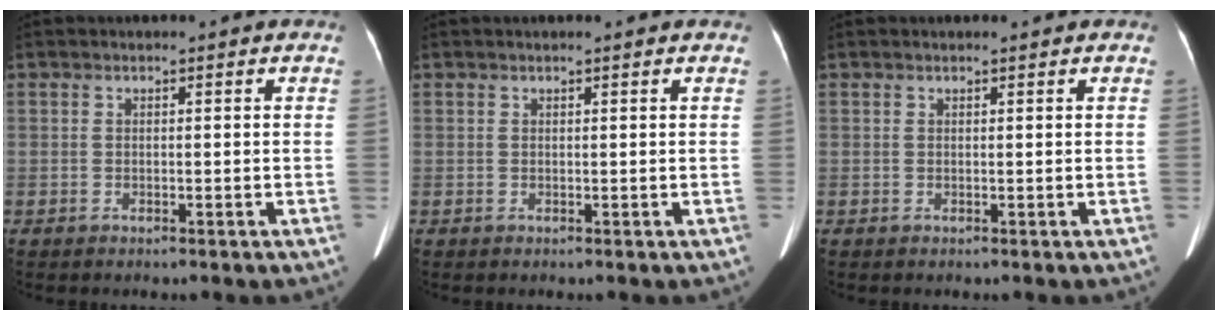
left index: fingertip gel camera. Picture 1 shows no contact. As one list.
[{"total": 1.2, "force": [1.0, 0.0, 0.6], "torque": [-0.009, 0.016, 0.020]}, {"total": 1.1, "force": [0.9, 0.1, 0.5], "torque": [-0.008, 0.012, 0.015]}]